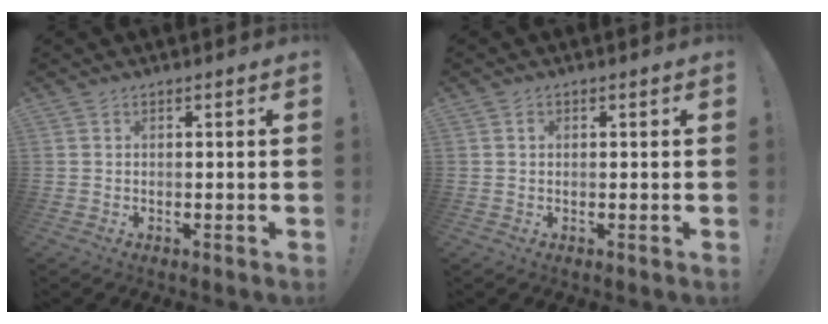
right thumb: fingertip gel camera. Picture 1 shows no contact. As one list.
[{"total": 0.7, "force": [0.3, 0.6, 0.2], "torque": [0.002, 0.002, 0.003]}]